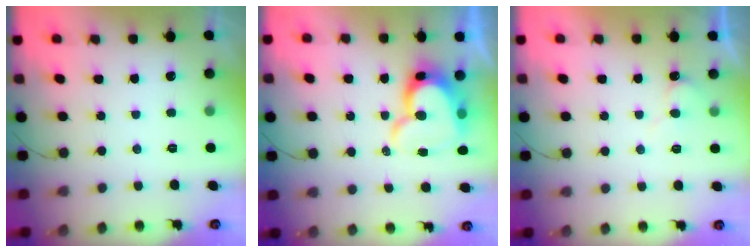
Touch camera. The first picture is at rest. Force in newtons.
{"total": 15.2, "press": 15.1, "slide": 1.6}
{"total": 5.8, "press": 5.8, "slide": 0.5}